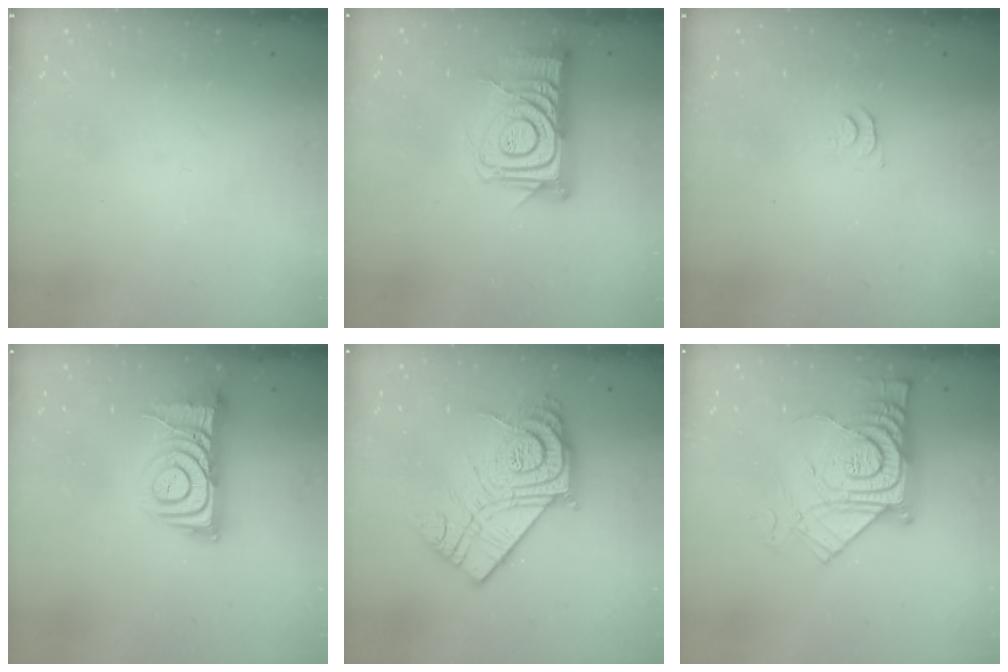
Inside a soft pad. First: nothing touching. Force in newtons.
{"total": 14.6, "press": 14.6, "slide": 1.0}
{"total": 5.2, "press": 5.1, "slide": 0.5}
{"total": 11.3, "press": 11.2, "slide": 1.0}
{"total": 20.8, "press": 20.7, "slide": 1.6}
{"total": 15.8, "press": 15.8, "slide": 1.2}